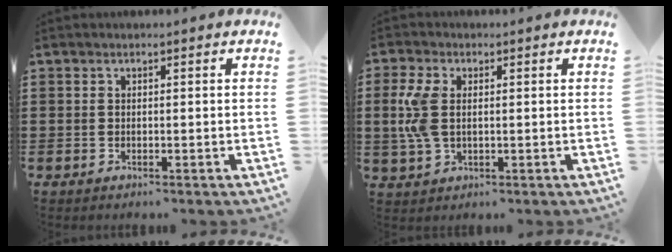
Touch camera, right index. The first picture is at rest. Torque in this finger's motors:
{"motor_torque": [0.95, 0.79, 0.49, 0.12]}